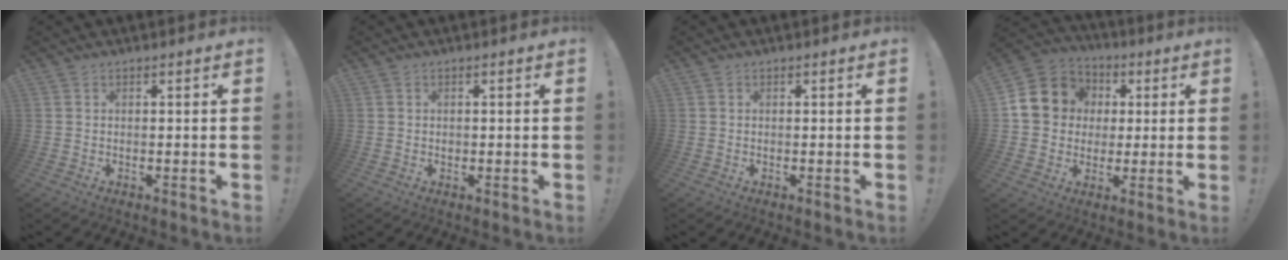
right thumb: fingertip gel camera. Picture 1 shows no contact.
{"total": 0.6, "force": [-0.1, 0.6, 0.1], "torque": [-0.008, 0.005, -0.002]}
{"total": 0.0}
{"total": 14.3, "force": [2.3, 12.9, 5.6], "torque": [-0.076, 0.006, 0.057]}